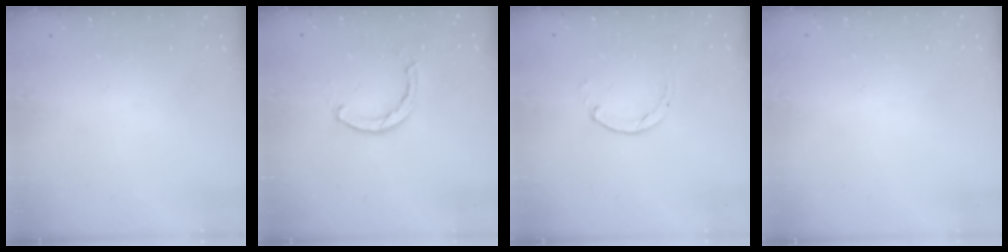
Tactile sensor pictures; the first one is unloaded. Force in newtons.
{"total": 2.3, "press": 2.3, "slide": 0.3}
{"total": 0.7, "press": 0.7, "slide": 0.2}
{"total": 2.6, "press": 2.6, "slide": 0.2}